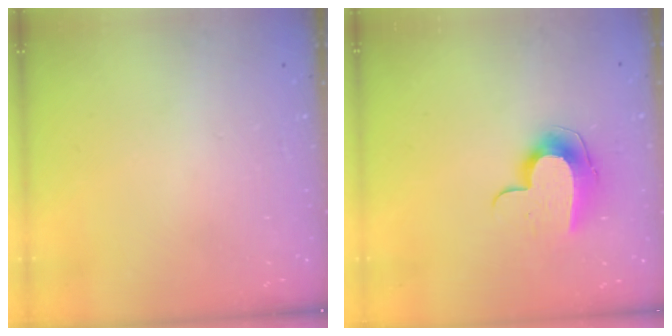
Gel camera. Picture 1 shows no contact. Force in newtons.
{"total": 9.8, "press": 9.8, "slide": 0.1}